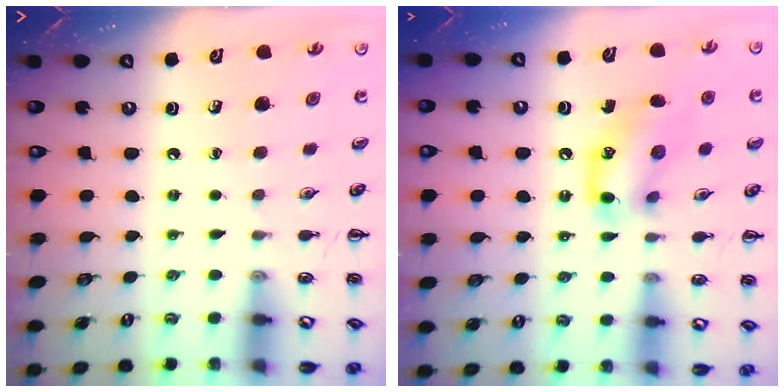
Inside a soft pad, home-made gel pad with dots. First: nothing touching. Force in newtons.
{"total": 13.8, "press": 13.6, "slide": 2.4}